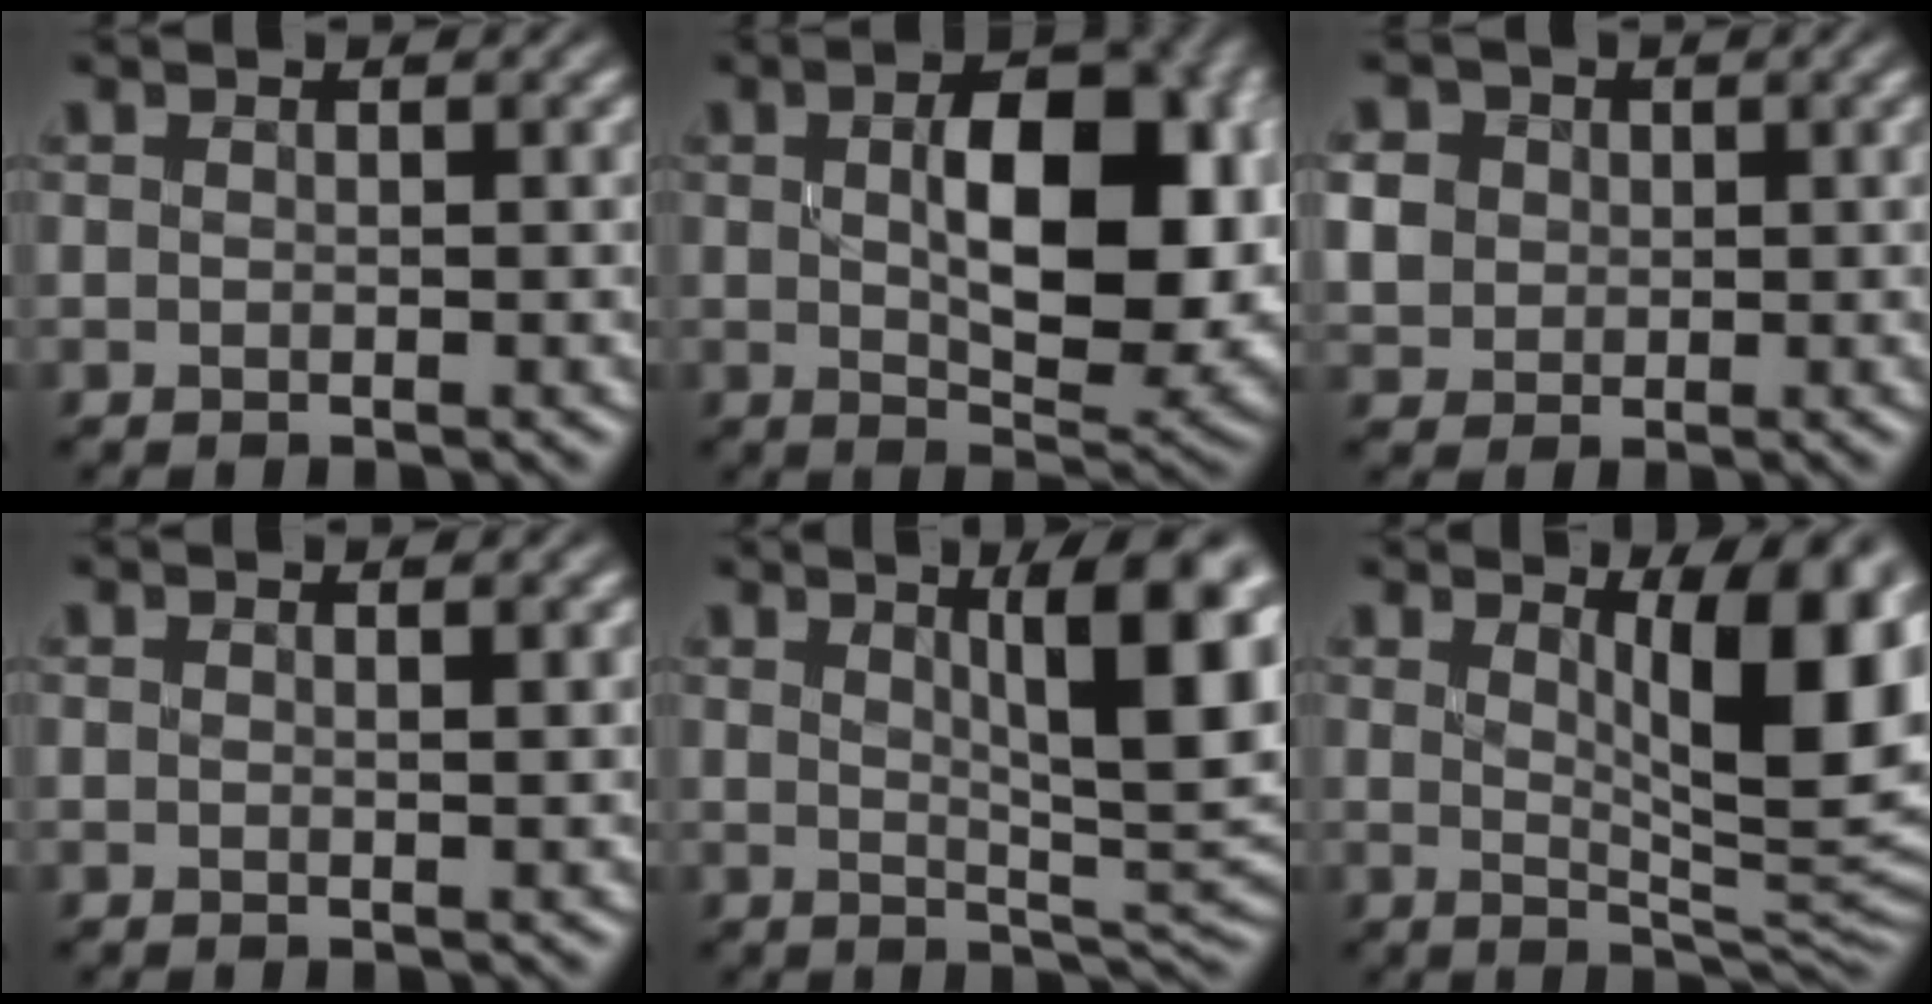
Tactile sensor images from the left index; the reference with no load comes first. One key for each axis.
{"total": 9.8, "fx": 0.7, "fy": 4.5, "fz": 8.6, "tx": -0.131, "ty": -0.001, "tz": 0.024}
{"total": 3.7, "fx": 0.8, "fy": 3.3, "fz": 1.4, "tx": -0.073, "ty": 0.016, "tz": 0.028}
{"total": 1.0, "fx": 0.6, "fy": 0.3, "fz": 0.8, "tx": -0.007, "ty": 0.004, "tz": 0.000}
{"total": 10.0, "fx": 3.2, "fy": 2.4, "fz": 9.1, "tx": -0.112, "ty": 0.006, "tz": 0.053}
{"total": 10.9, "fx": 3.2, "fy": 3.2, "fz": 9.9, "tx": -0.104, "ty": 0.000, "tz": 0.051}